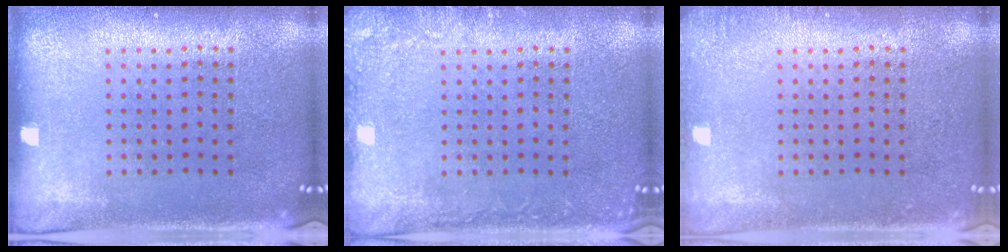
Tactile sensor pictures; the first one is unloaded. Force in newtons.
{"total": 2.0, "press": 2.0, "slide": 0.2}
{"total": 1.1, "press": 1.0, "slide": 0.2}